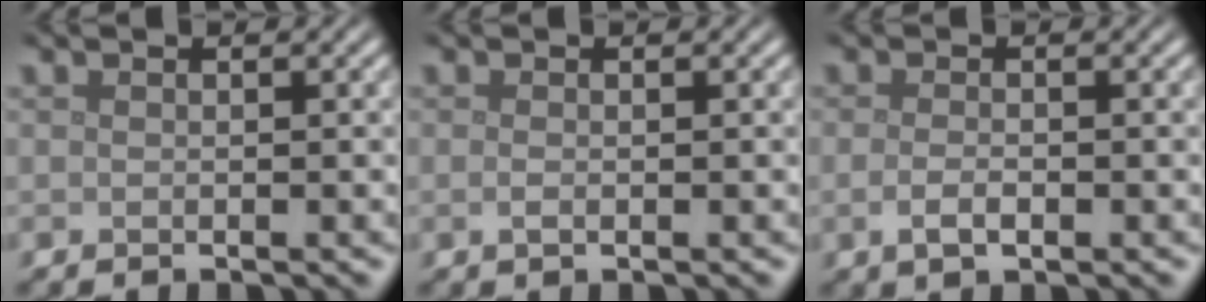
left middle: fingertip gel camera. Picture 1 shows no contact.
{"total": 0.7, "force": [-0.1, 0.3, 0.6], "torque": [-0.014, -0.003, -0.002]}
{"total": 1.6, "force": [-0.5, 0.7, 1.3], "torque": [-0.031, -0.004, -0.011]}